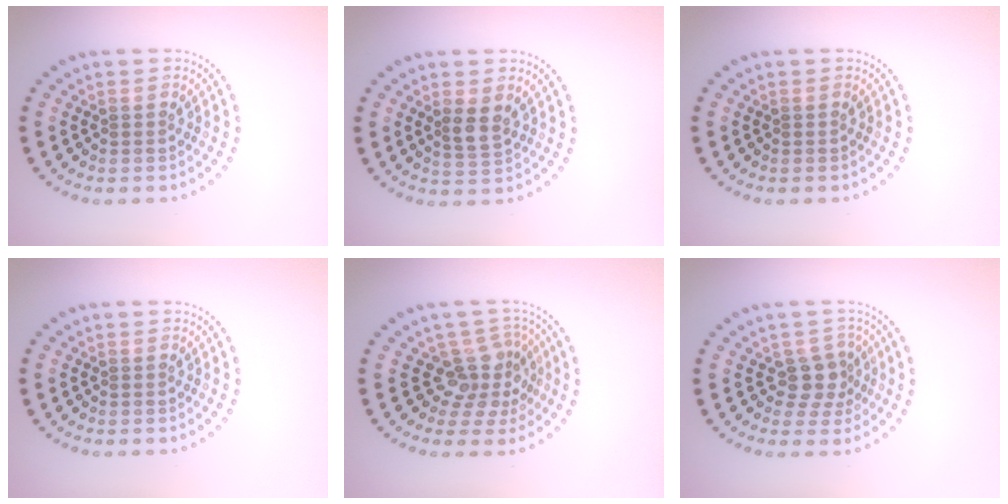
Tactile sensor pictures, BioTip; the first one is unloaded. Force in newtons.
{"total": 2.0, "press": 1.9, "slide": 0.8}
{"total": 0.0}
{"total": 0.0}
{"total": 3.5, "press": 2.5, "slide": 2.4}
{"total": 2.7, "press": 2.1, "slide": 1.7}